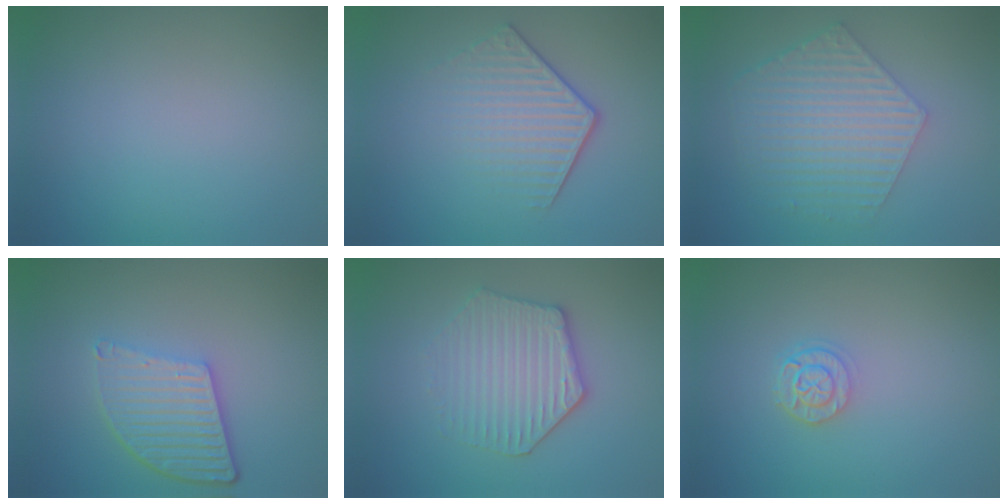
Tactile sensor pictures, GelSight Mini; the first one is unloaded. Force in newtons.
{"total": 4.2, "press": 3.0, "slide": 2.9}
{"total": 6.0, "press": 4.4, "slide": 4.1}
{"total": 5.4, "press": 3.9, "slide": 3.8}
{"total": 4.0, "press": 3.8, "slide": 1.2}
{"total": 2.2, "press": 1.8, "slide": 1.2}